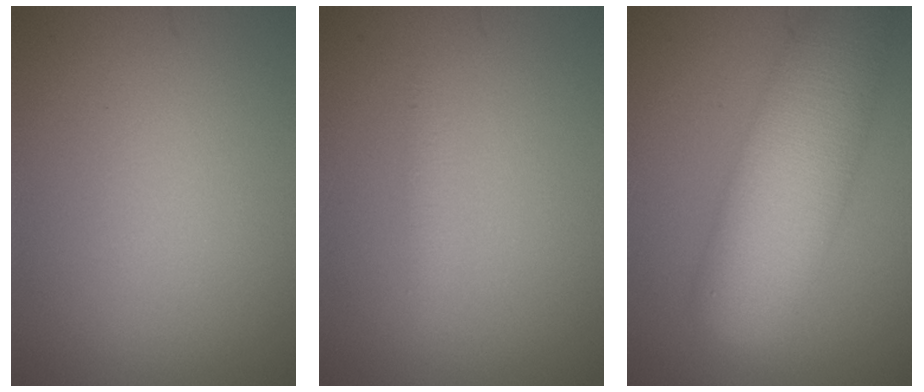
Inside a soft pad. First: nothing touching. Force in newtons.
{"total": 0.7, "press": 0.7, "slide": 0.1}
{"total": 9.3, "press": 9.3, "slide": 0.5}